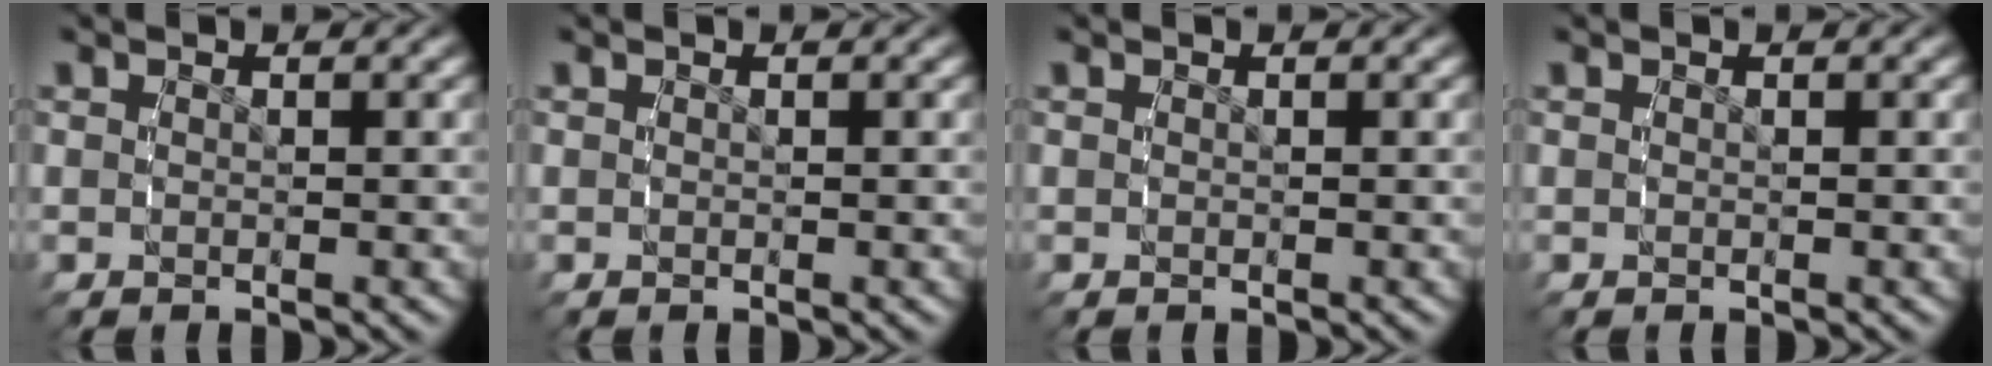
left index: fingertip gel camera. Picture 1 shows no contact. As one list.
[{"total": 0.0}, {"total": 0.0}, {"total": 0.0}]